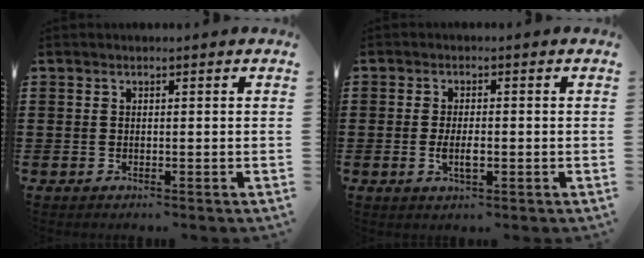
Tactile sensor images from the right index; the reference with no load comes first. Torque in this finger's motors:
{"motor_torque": [0.76, 1.37, 0.11, 0.03]}